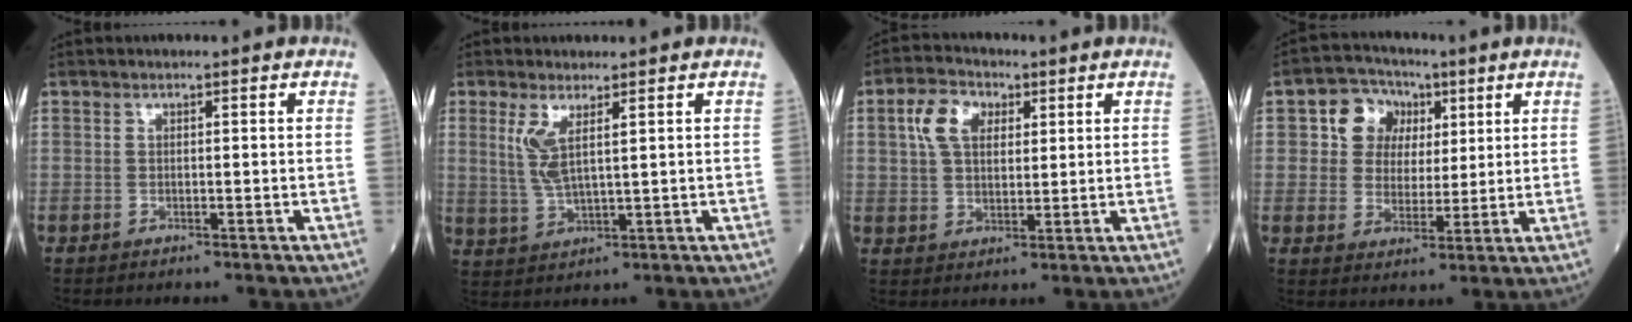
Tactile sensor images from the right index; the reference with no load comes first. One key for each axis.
{"total": 4.8, "fx": 1.9, "fy": 0.6, "fz": 4.3, "tx": -0.101, "ty": -0.006, "tz": 0.049}
{"total": 6.8, "fx": 2.6, "fy": 4.3, "fz": 4.6, "tx": -0.100, "ty": 0.018, "tz": 0.048}
{"total": 7.6, "fx": 2.8, "fy": 6.6, "fz": 2.6, "tx": -0.046, "ty": 0.026, "tz": 0.051}